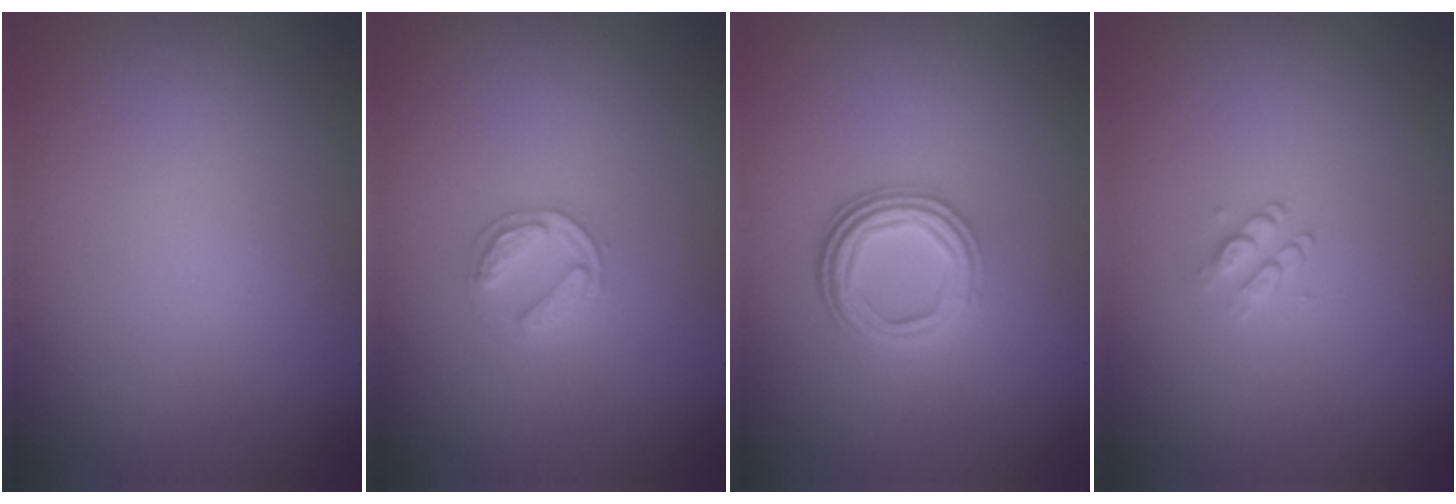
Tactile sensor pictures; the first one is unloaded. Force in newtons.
{"total": 2.4, "press": 2.4, "slide": 0.4}
{"total": 4.2, "press": 3.1, "slide": 2.7}
{"total": 1.1, "press": 0.8, "slide": 0.7}